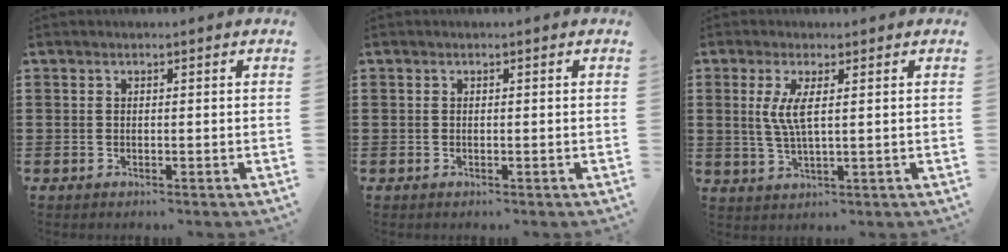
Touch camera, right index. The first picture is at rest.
{"total": 0.0}
{"total": 4.7, "force": [1.1, 0.8, 4.5], "torque": [-0.105, -0.007, 0.012]}